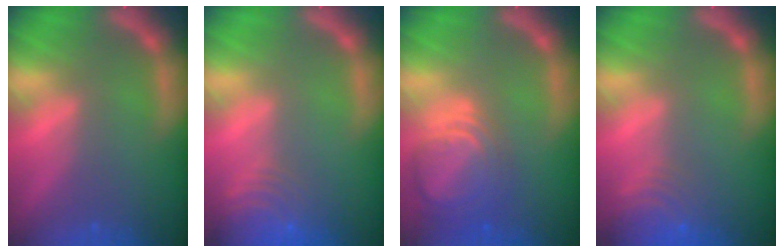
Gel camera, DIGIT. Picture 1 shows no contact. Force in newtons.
{"total": 7.5}
{"total": 7.0}
{"total": 6.5}